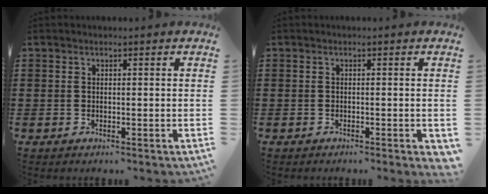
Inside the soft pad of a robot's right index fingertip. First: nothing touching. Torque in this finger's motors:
{"motor_torque": [1.82, -0.32, 1.05, 0.01]}